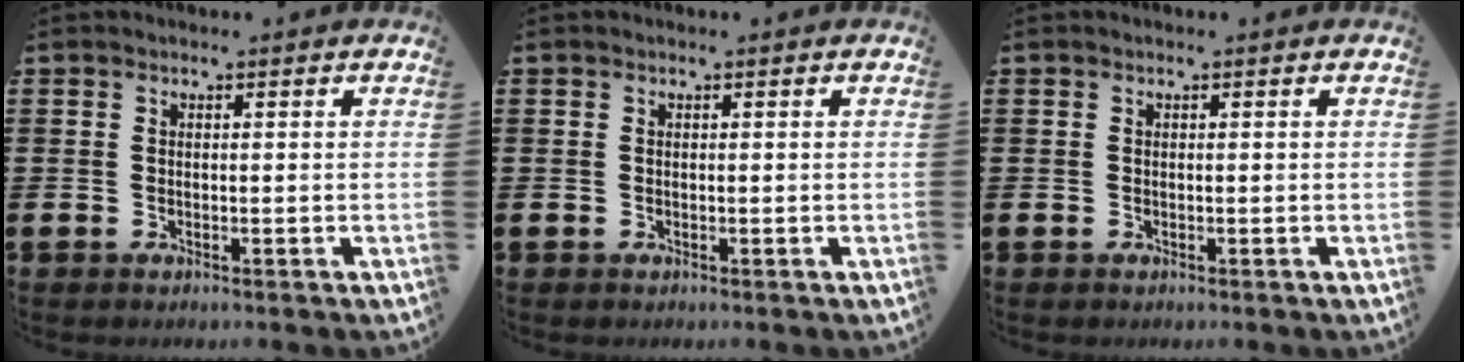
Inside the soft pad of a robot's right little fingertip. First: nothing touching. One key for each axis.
{"total": 0.0}
{"total": 0.0}